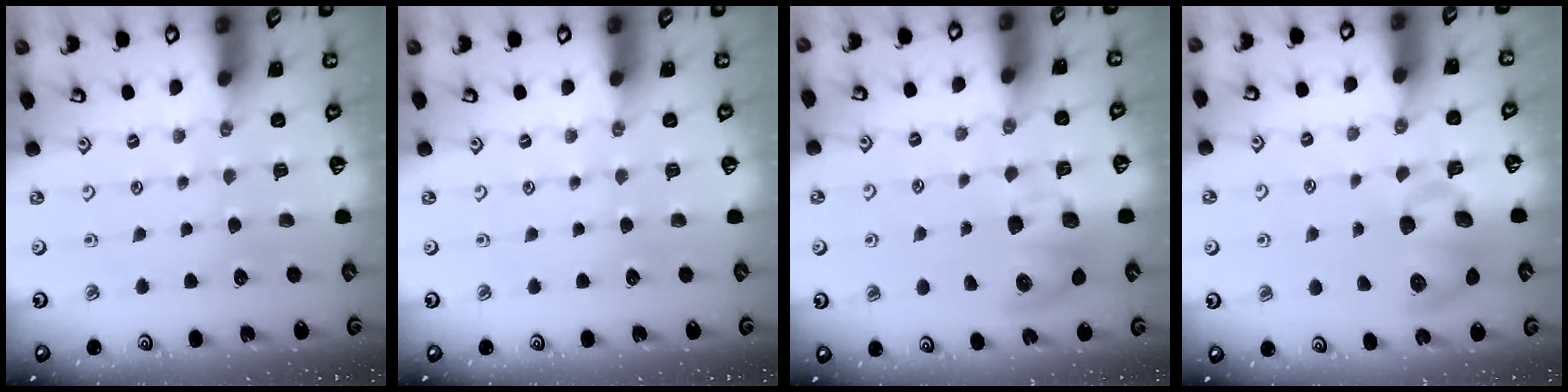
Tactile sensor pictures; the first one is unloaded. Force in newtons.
{"total": 0.0}
{"total": 8.8, "press": 8.7, "slide": 1.3}
{"total": 9.6, "press": 9.6, "slide": 1.2}